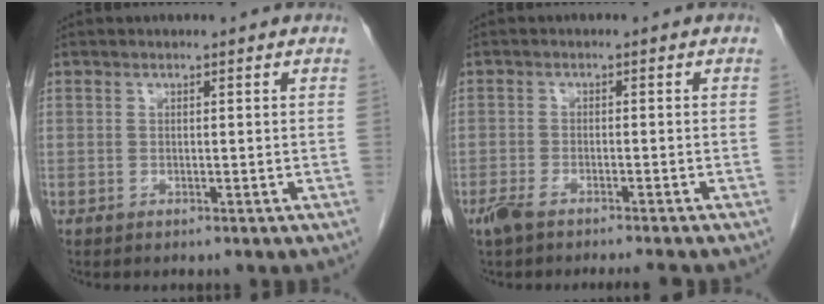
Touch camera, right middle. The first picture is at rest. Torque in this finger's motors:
{"motor_torque": [0.10, -0.01, 0.17, 0.05]}